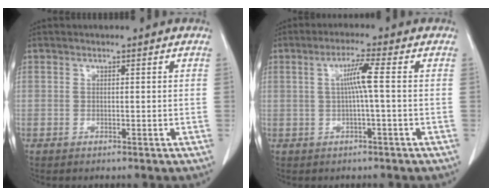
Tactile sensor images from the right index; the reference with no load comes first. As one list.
[{"total": 4.2, "force": [0.3, -0.7, 4.1], "torque": [-0.077, 0.008, 0.005]}]